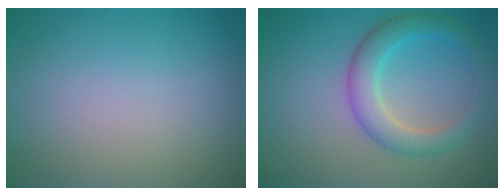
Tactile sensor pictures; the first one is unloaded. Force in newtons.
{"total": 4.1, "press": 4.1, "slide": 0.1}